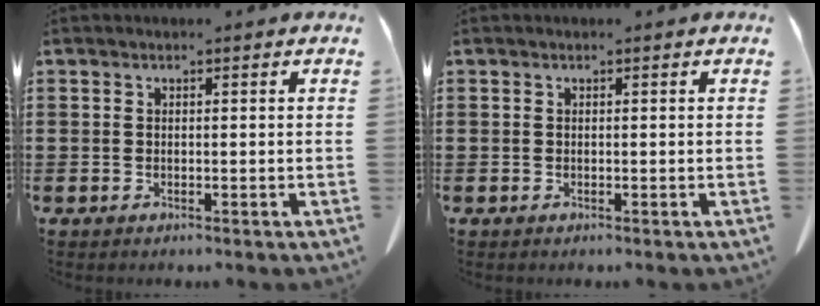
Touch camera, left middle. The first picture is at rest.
{"total": 0.0}